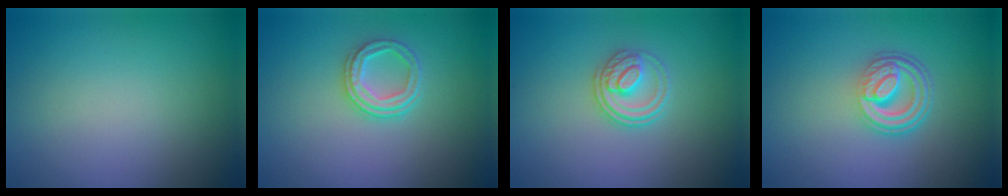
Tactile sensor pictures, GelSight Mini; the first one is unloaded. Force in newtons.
{"total": 3.0, "press": 2.3, "slide": 1.9}
{"total": 2.9, "press": 2.4, "slide": 1.6}
{"total": 4.7, "press": 3.3, "slide": 3.3}